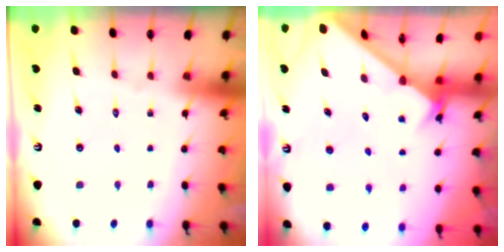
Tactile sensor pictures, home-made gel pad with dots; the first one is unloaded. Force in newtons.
{"total": 2.5, "press": 2.5, "slide": 0.2}